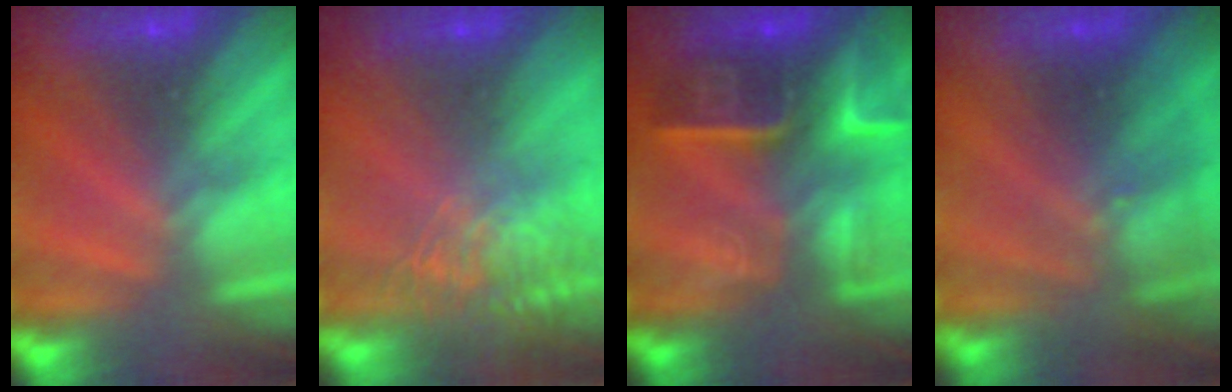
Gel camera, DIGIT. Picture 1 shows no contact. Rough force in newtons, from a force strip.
{"total": 7.0}
{"total": 6.3}
{"total": 2.7}